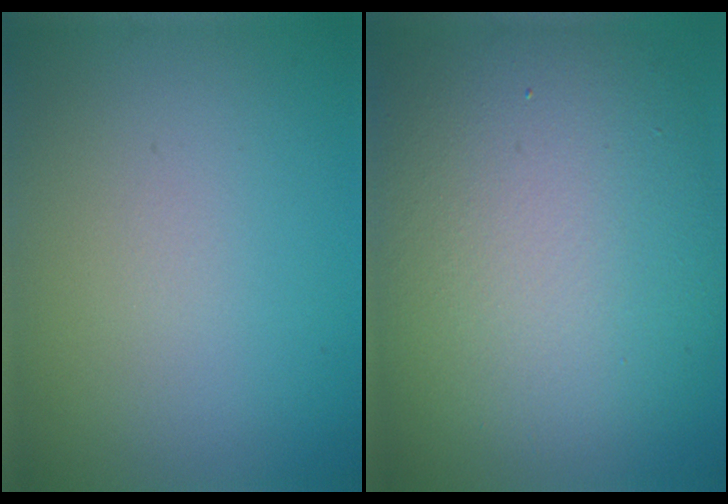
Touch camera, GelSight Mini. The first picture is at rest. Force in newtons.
{"total": 13.4, "press": 13.4, "slide": 0.5}